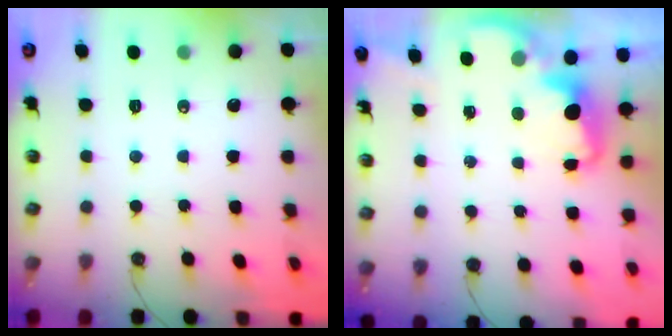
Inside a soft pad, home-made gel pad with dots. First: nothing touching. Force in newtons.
{"total": 2.1, "press": 2.0, "slide": 0.6}